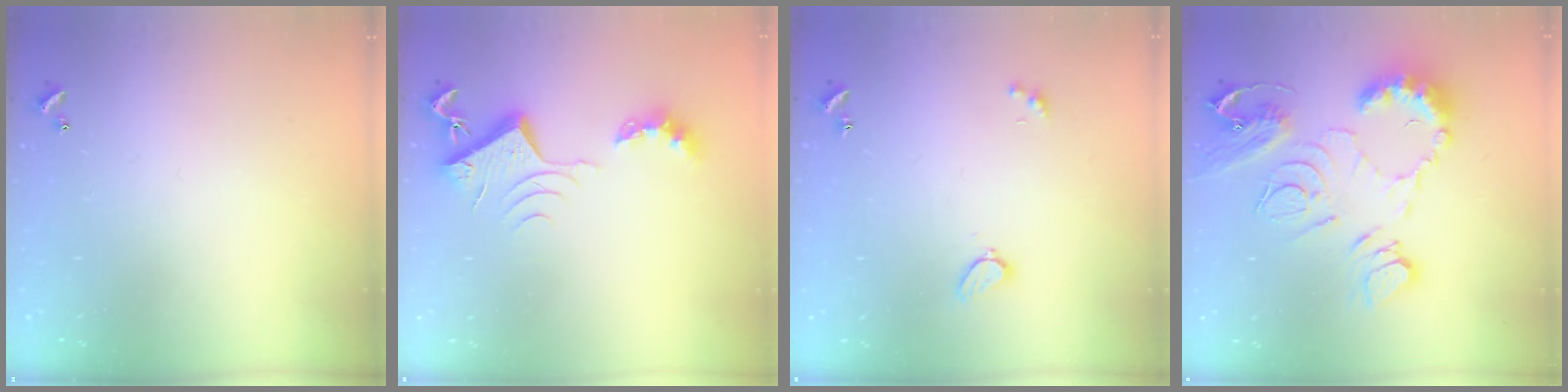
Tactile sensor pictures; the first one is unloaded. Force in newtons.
{"total": 9.3, "press": 9.2, "slide": 1.2}
{"total": 1.9, "press": 1.9, "slide": 0.3}
{"total": 16.1, "press": 16.0, "slide": 1.5}